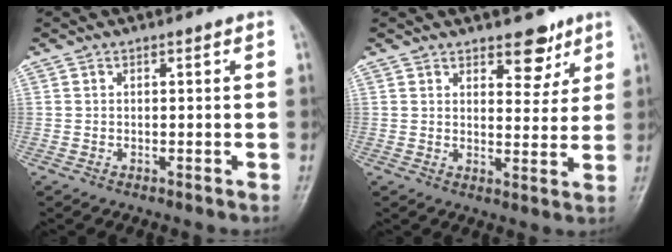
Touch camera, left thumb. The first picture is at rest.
{"total": 6.4, "force": [4.3, 3.3, 3.3], "torque": [-0.013, -0.027, 0.061]}